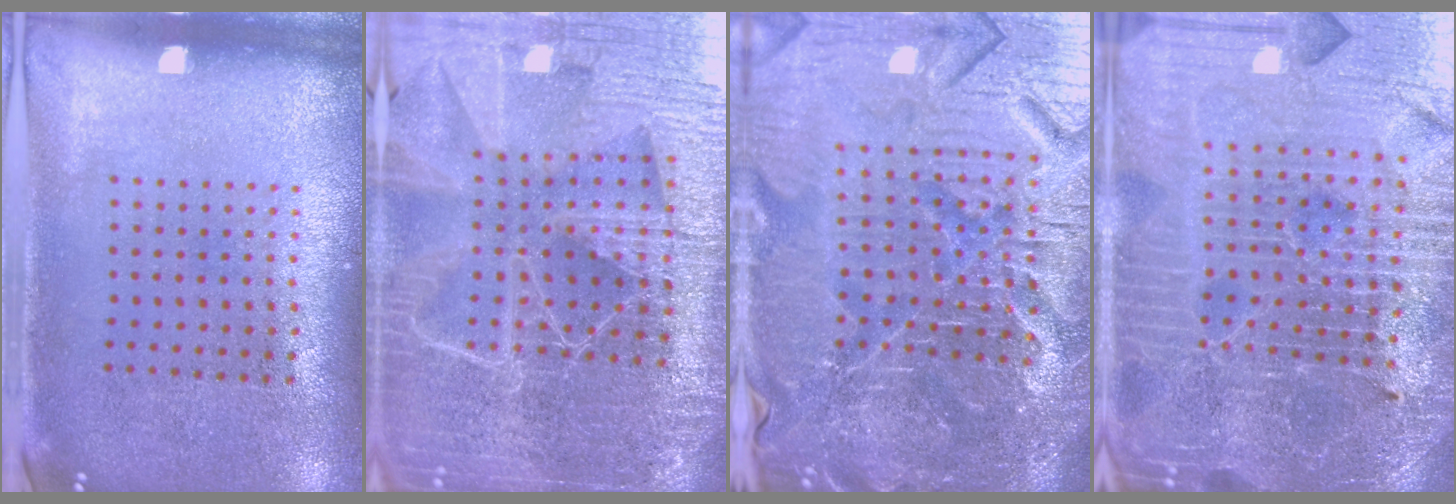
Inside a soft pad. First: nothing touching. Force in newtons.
{"total": 6.2, "press": 5.4, "slide": 3.0}
{"total": 6.8, "press": 6.1, "slide": 3.0}
{"total": 5.9, "press": 5.4, "slide": 2.4}